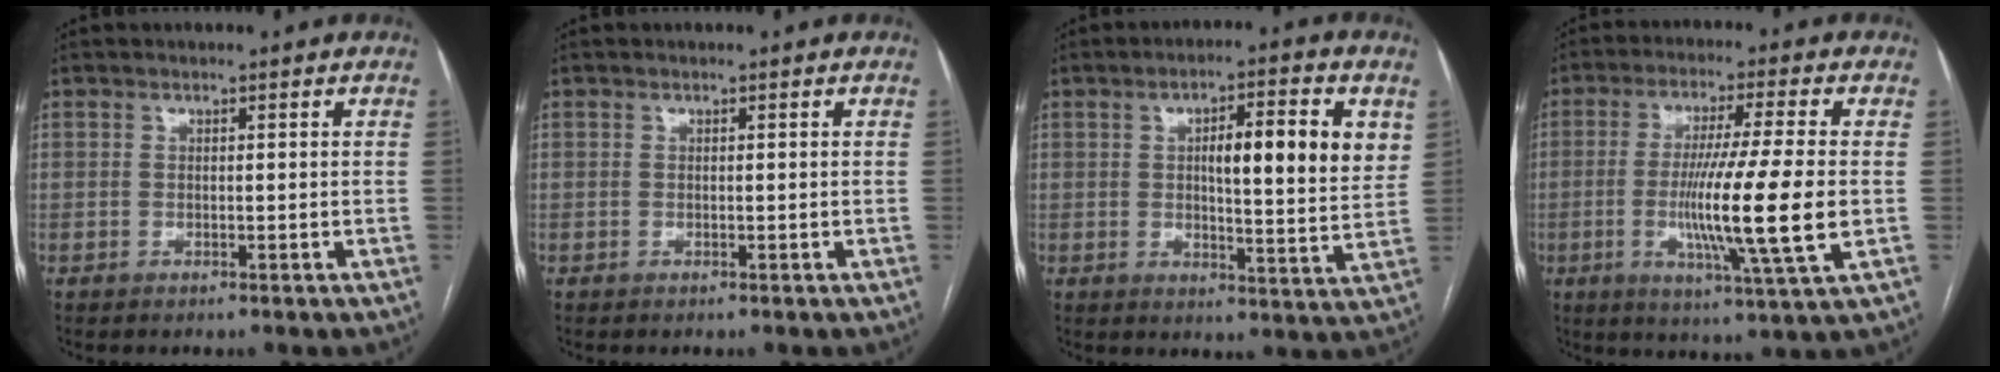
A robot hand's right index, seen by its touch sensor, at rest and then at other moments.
{"total": 0.0}
{"total": 12.0, "force": [3.3, 2.1, 11.4], "torque": [-0.162, 0.009, 0.046]}
{"total": 14.3, "force": [-1.9, -0.9, 14.2], "torque": [-0.258, -0.024, -0.040]}